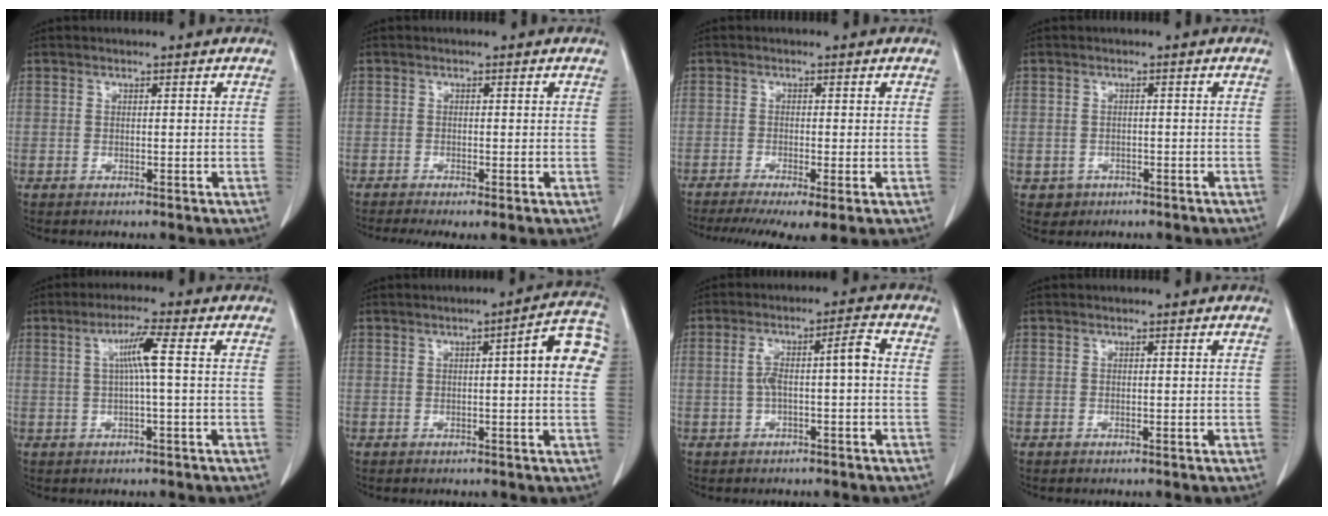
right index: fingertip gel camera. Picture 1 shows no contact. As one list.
[{"total": 4.3, "force": [-2.8, 0.8, 3.1], "torque": [-0.050, -0.013, -0.045]}, {"total": 8.6, "force": [-5.7, 1.4, 6.2], "torque": [-0.100, -0.015, -0.094]}, {"total": 2.3, "force": [-1.0, 2.0, 0.0], "torque": [0.001, 0.011, -0.010]}, {"total": 4.8, "force": [0.7, -0.6, 4.7], "torque": [-0.087, 0.009, 0.016]}, {"total": 8.0, "force": [1.3, 0.9, 7.8], "torque": [-0.091, 0.021, 0.007]}, {"total": 5.4, "force": [-0.3, 0.7, 5.3], "torque": [-0.100, 0.028, -0.002]}, {"total": 0.0}]